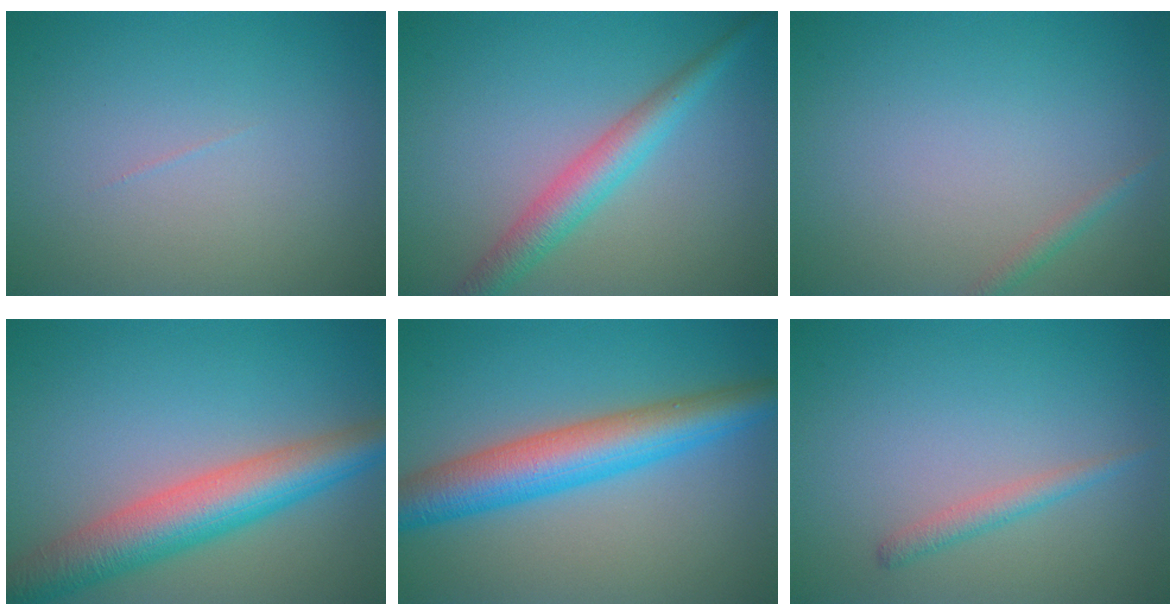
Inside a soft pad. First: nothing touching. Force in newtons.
{"total": 3.8, "press": 3.8, "slide": 0.0}
{"total": 1.0, "press": 1.0, "slide": 0.0}
{"total": 7.5, "press": 7.5, "slide": 0.2}
{"total": 7.2, "press": 7.2, "slide": 0.1}
{"total": 1.5, "press": 1.5, "slide": 0.1}